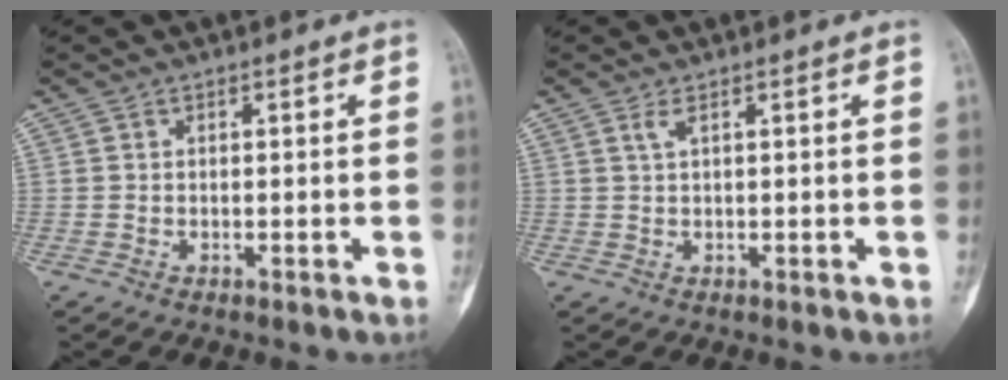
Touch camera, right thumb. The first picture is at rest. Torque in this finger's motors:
{"motor_torque": [-0.47, 0.20, 0.06, 0.17, 0.00]}